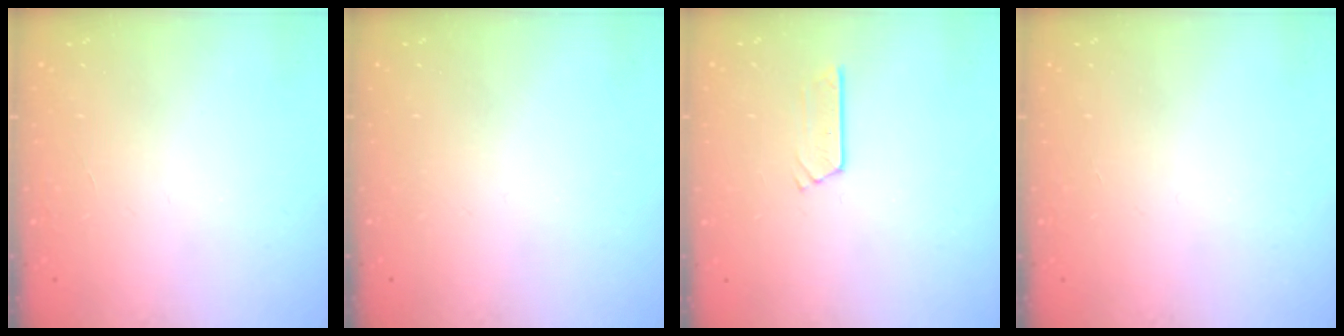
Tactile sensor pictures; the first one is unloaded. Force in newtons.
{"total": 0.0}
{"total": 2.7, "press": 2.7, "slide": 0.2}
{"total": 0.0}